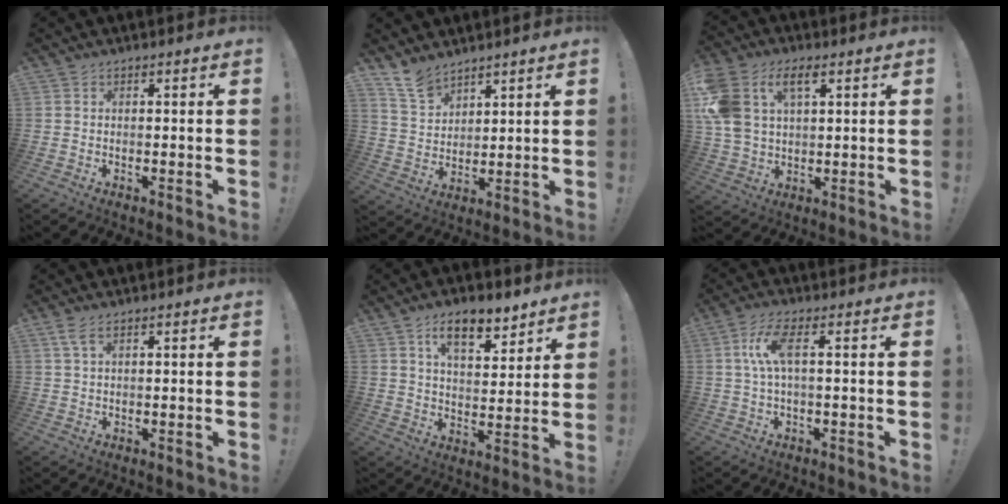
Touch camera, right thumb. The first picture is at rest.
{"total": 9.5, "force": [7.8, 4.7, 2.6], "torque": [-0.054, -0.056, 0.154]}
{"total": 12.0, "force": [5.0, 7.5, 7.9], "torque": [-0.173, -0.010, 0.093]}
{"total": 3.3, "force": [1.8, 1.4, 2.4], "torque": [-0.045, -0.004, 0.031]}
{"total": 11.2, "force": [7.3, 4.9, 6.9], "torque": [-0.096, -0.036, 0.129]}
{"total": 8.2, "force": [1.3, 2.2, 7.8], "torque": [-0.159, 0.003, 0.020]}